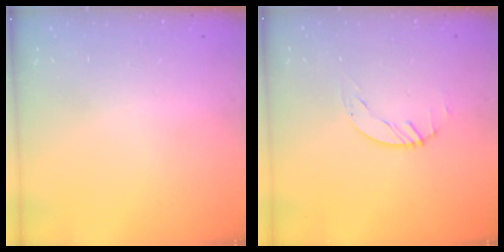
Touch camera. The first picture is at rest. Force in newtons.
{"total": 1.5, "press": 1.4, "slide": 0.1}